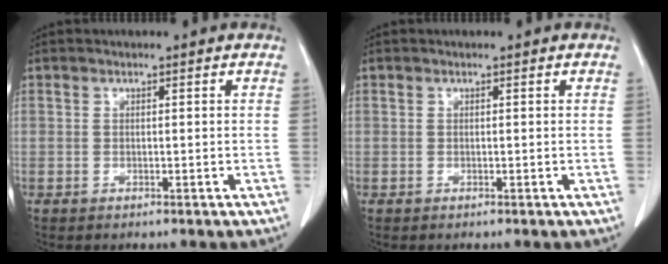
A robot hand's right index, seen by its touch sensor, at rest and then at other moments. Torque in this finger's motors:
{"motor_torque": [0.00, 0.00, 0.00, 0.00]}